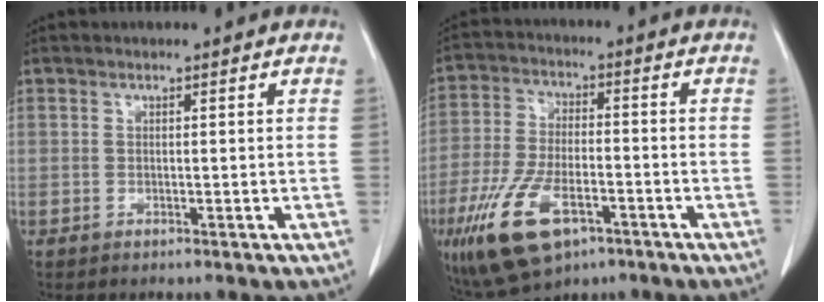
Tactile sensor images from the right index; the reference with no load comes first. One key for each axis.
{"total": 13.7, "fx": -7.0, "fy": 6.0, "fz": 10.1, "tx": -0.216, "ty": -0.010, "tz": -0.118}